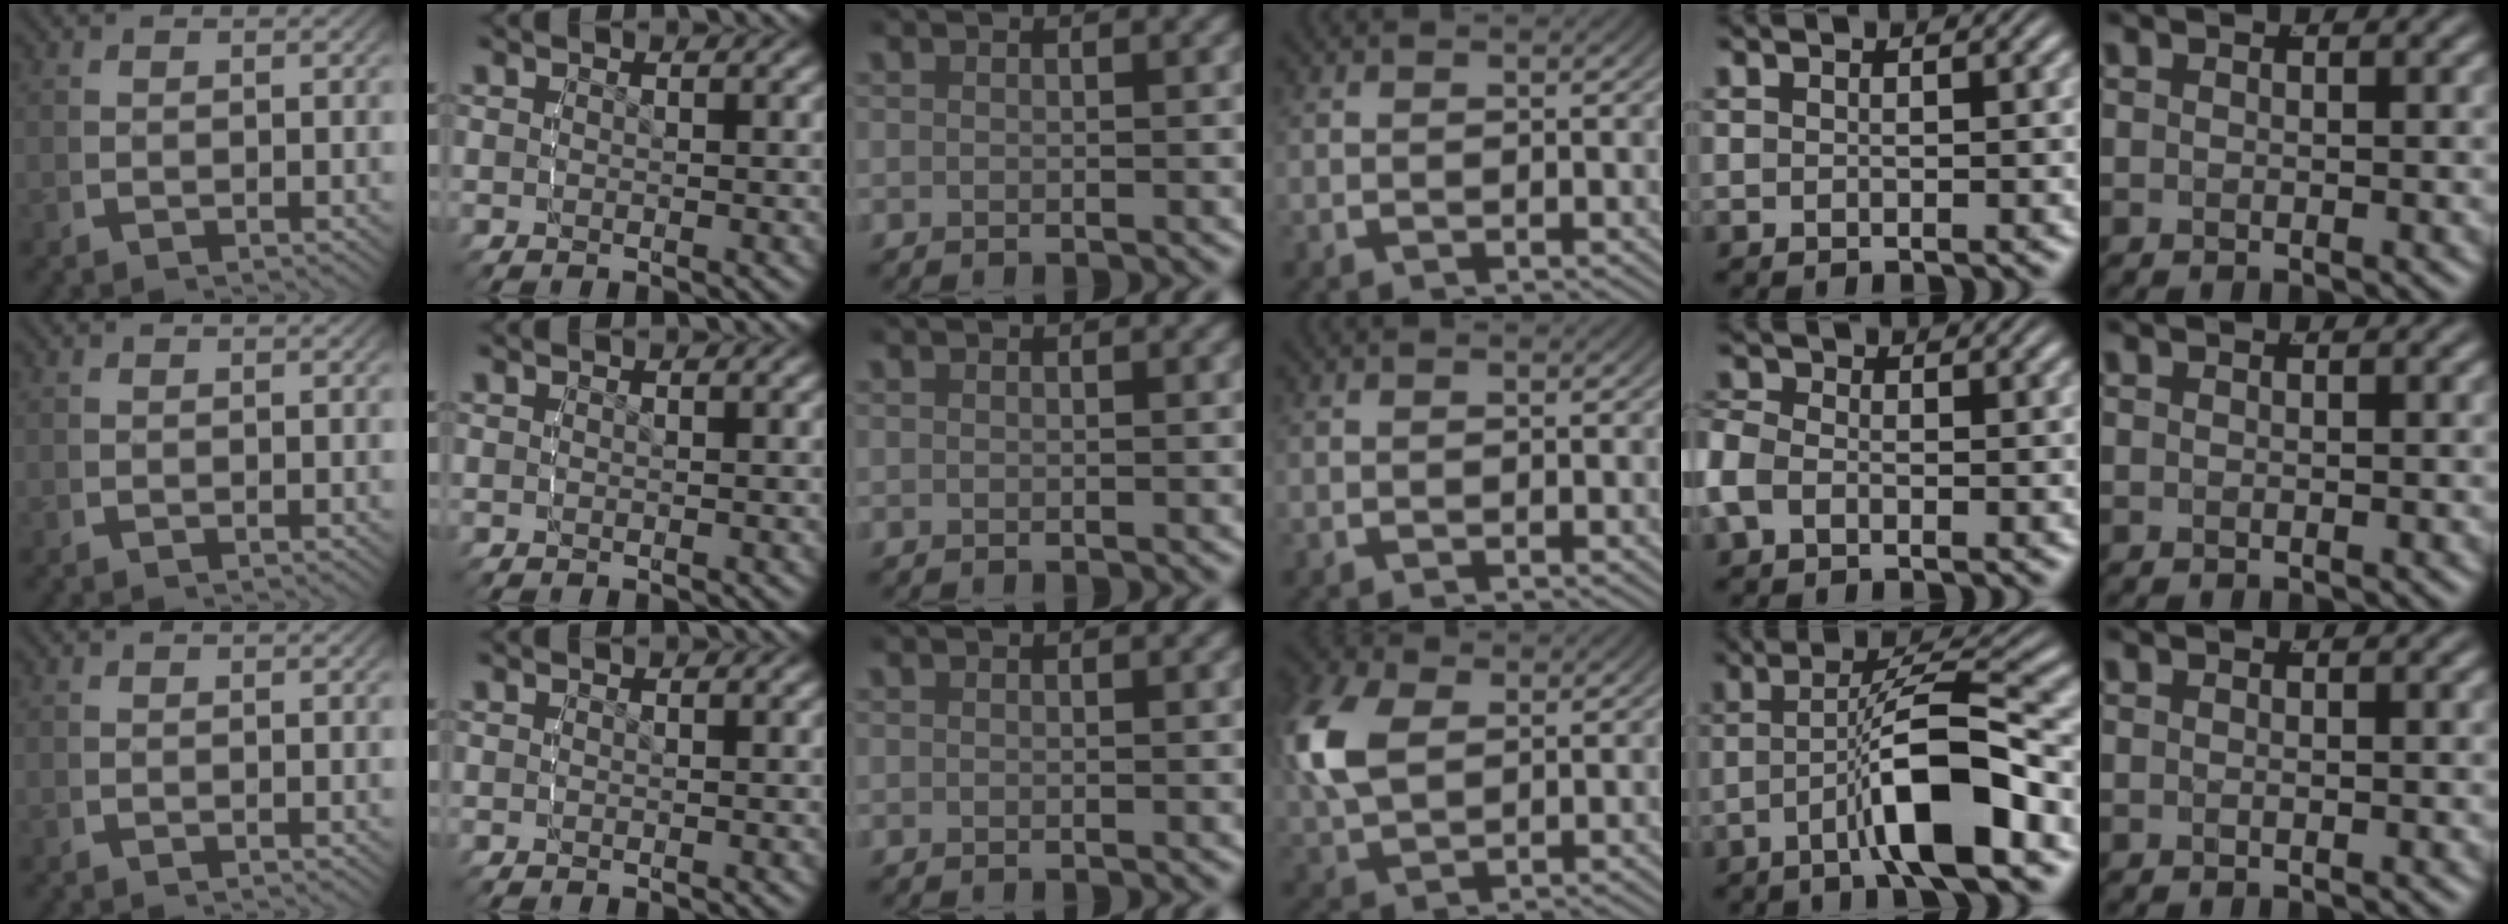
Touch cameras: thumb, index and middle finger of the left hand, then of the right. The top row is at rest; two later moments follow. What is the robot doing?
{"motion": "lift_and_place", "object": "markers"}